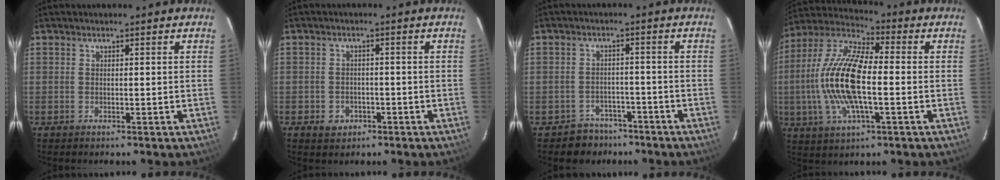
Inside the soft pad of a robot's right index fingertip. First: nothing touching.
{"total": 3.6, "force": [-1.7, 3.0, 0.9], "torque": [-0.027, 0.005, -0.022]}
{"total": 5.4, "force": [-3.8, 3.8, -0.6], "torque": [0.004, 0.031, -0.055]}
{"total": 17.3, "force": [-1.7, 6.1, 16.1], "torque": [-0.326, 0.005, -0.043]}